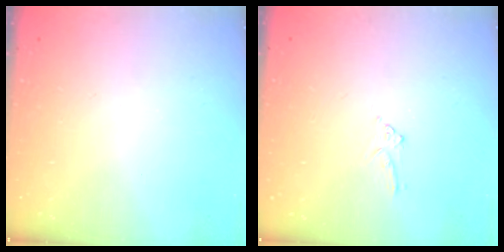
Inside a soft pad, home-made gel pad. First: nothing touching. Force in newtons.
{"total": 4.8, "press": 4.8, "slide": 0.5}